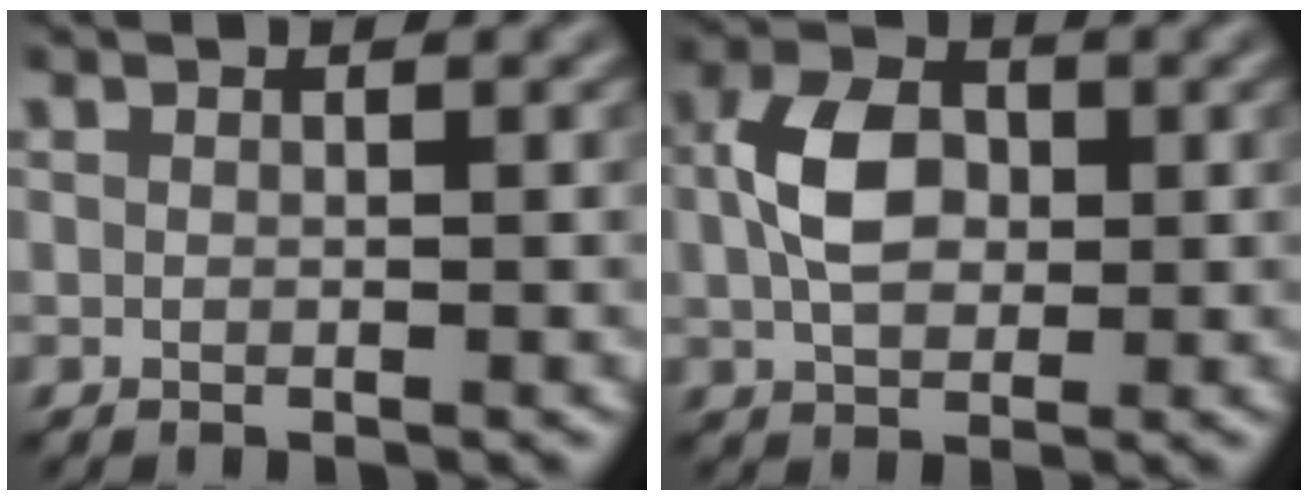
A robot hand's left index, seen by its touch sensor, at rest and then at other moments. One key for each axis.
{"total": 5.0, "fx": 0.3, "fy": 3.5, "fz": 3.5, "tx": -0.079, "ty": 0.003, "tz": 0.000}